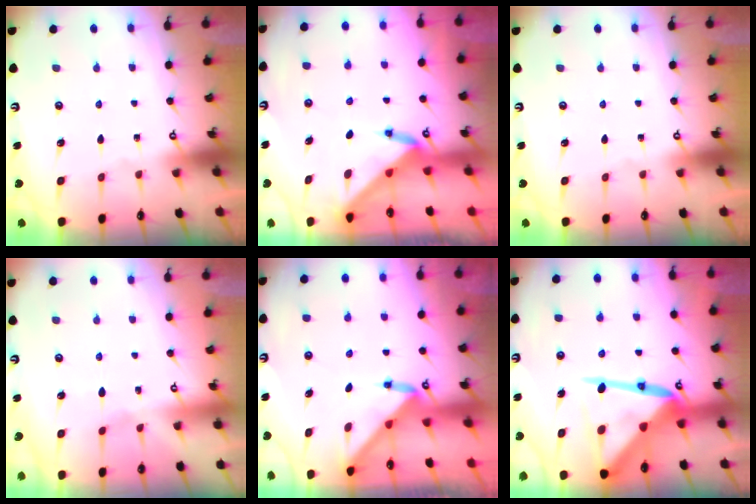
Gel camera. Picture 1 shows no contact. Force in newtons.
{"total": 3.4, "press": 3.4, "slide": 0.1}
{"total": 0.0}
{"total": 1.7, "press": 1.7, "slide": 0.4}
{"total": 3.1, "press": 3.1, "slide": 0.2}
{"total": 17.2, "press": 17.1, "slide": 1.6}